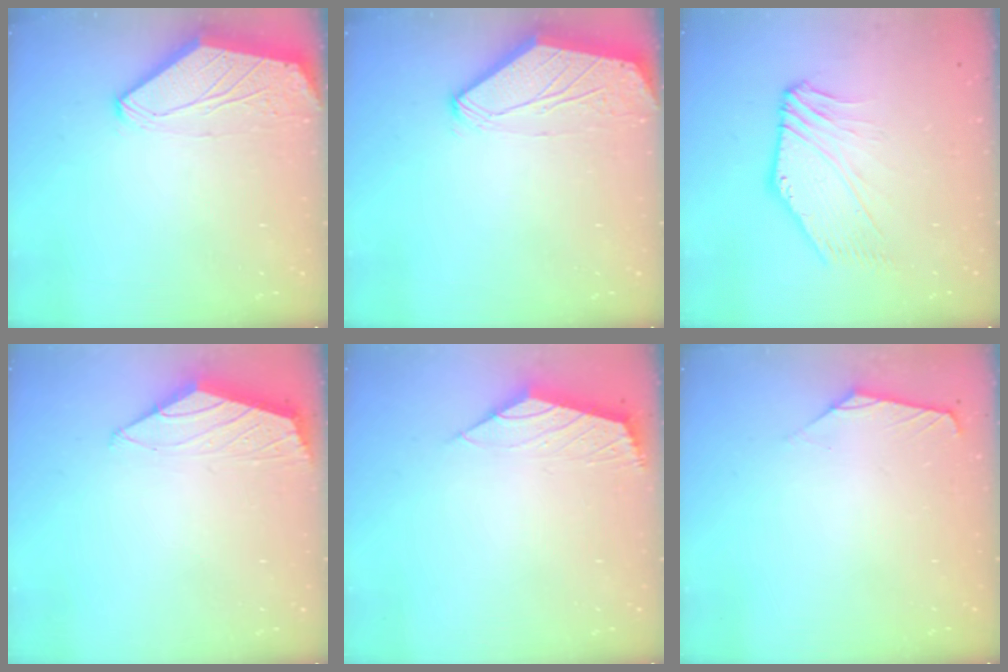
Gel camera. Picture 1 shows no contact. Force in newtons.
{"total": 0.0}
{"total": 3.8, "press": 3.7, "slide": 1.0}
{"total": 1.6, "press": 1.5, "slide": 0.4}
{"total": 2.4, "press": 2.3, "slide": 0.6}
{"total": 1.0, "press": 0.9, "slide": 0.3}